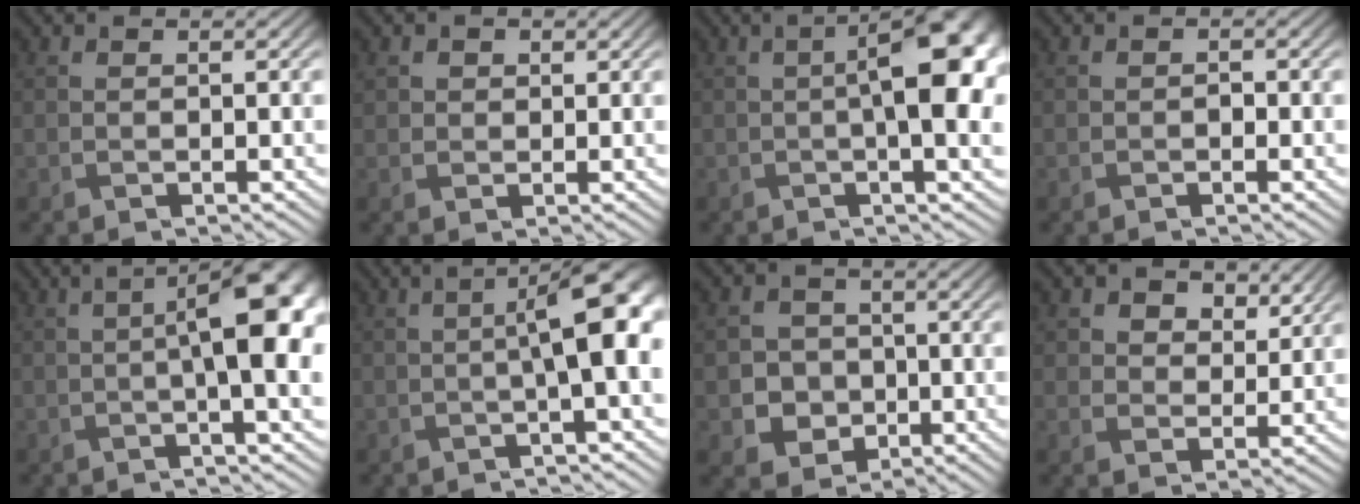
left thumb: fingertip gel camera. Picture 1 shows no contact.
{"total": 1.6, "force": [0.7, 1.4, 0.4], "torque": [-0.011, -0.003, 0.010]}
{"total": 10.9, "force": [0.9, 3.8, 10.2], "torque": [-0.134, 0.005, 0.013]}
{"total": 0.7, "force": [-0.3, 0.5, 0.3], "torque": [-0.004, -0.001, -0.007]}
{"total": 9.7, "force": [0.6, 2.9, 9.2], "torque": [-0.130, 0.004, 0.011]}
{"total": 7.7, "force": [0.4, 1.9, 7.4], "torque": [-0.096, 0.012, 0.004]}
{"total": 5.0, "force": [-0.9, 4.6, 1.6], "torque": [-0.032, -0.004, -0.033]}
{"total": 5.1, "force": [3.0, 3.4, 2.3], "torque": [-0.050, -0.012, 0.050]}